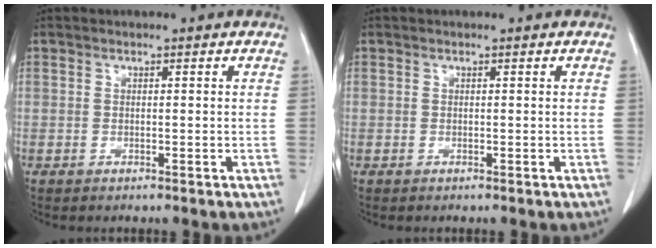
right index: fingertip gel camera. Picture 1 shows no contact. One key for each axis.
{"total": 0.0}